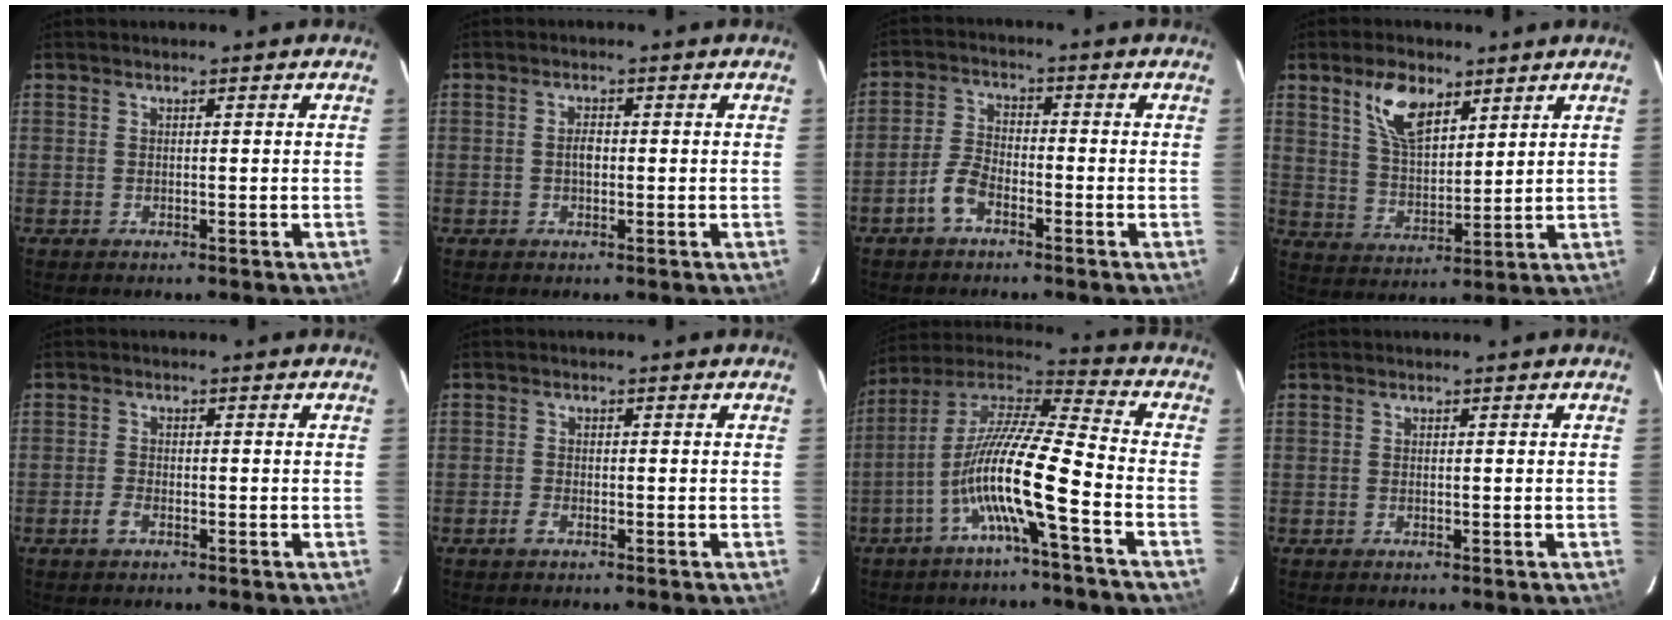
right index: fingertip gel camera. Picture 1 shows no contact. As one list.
[{"total": 1.8, "force": [-0.2, 0.9, 1.6], "torque": [-0.030, 0.005, -0.006]}, {"total": 4.9, "force": [-3.2, 2.3, 3.0], "torque": [-0.074, 0.011, -0.064]}, {"total": 9.7, "force": [5.6, 4.7, 6.4], "torque": [-0.119, 0.012, 0.111]}, {"total": 2.2, "force": [-1.3, 1.1, 1.4], "torque": [-0.036, 0.002, -0.028]}, {"total": 1.7, "force": [-1.1, 0.8, 1.0], "torque": [-0.023, 0.000, -0.023]}, {"total": 14.6, "force": [-6.0, 0.7, 13.3], "torque": [-0.246, -0.004, -0.120]}, {"total": 0.0}]